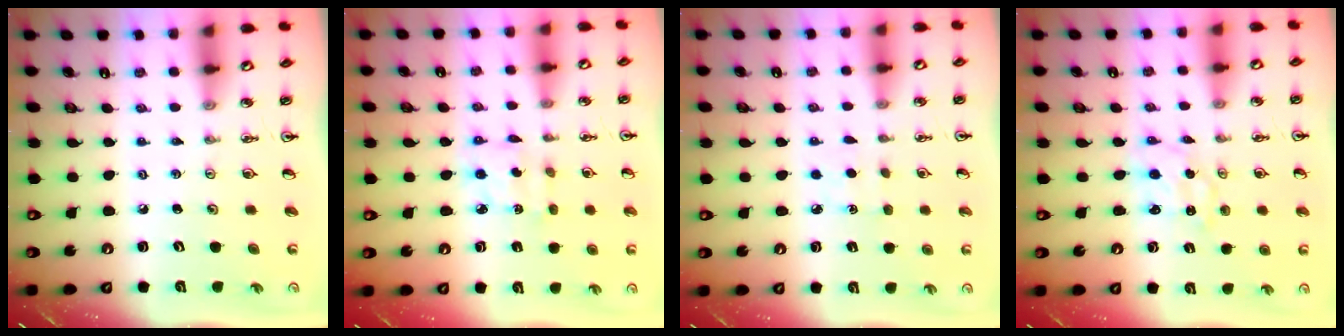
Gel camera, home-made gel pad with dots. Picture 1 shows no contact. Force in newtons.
{"total": 2.9, "press": 2.9, "slide": 0.1}
{"total": 2.4, "press": 2.4, "slide": 0.3}
{"total": 1.5, "press": 1.5, "slide": 0.1}